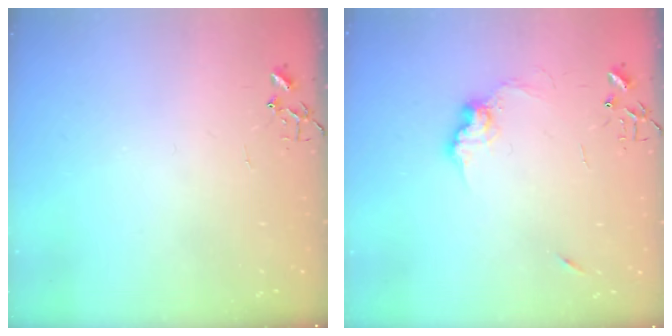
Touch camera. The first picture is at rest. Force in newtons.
{"total": 9.6, "press": 9.6, "slide": 0.8}